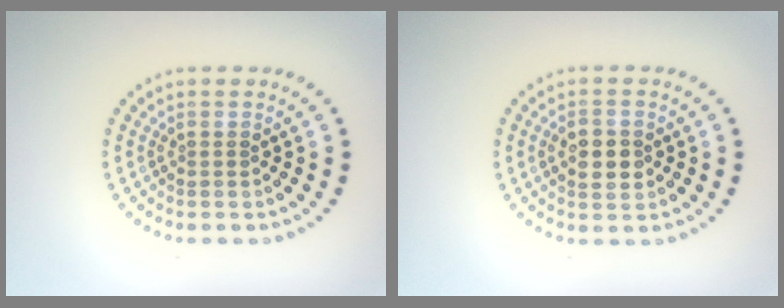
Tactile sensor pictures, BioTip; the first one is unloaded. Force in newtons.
{"total": 2.8, "press": 2.8, "slide": 0.0}